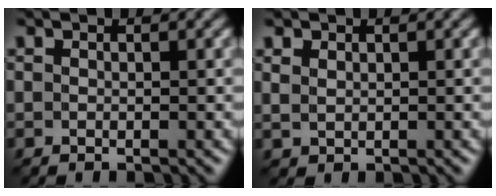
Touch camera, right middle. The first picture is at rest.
{"total": 1.3, "force": [0.9, 0.9, 0.5], "torque": [-0.014, 0.001, 0.022]}